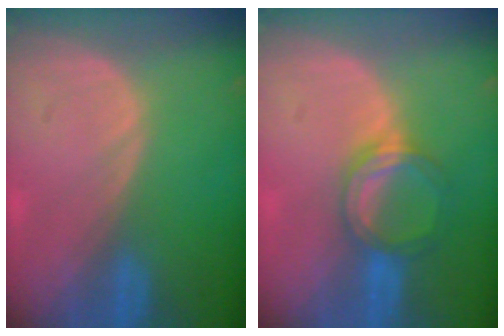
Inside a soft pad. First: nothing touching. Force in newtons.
{"total": 5.2, "press": 5.0, "slide": 1.5}